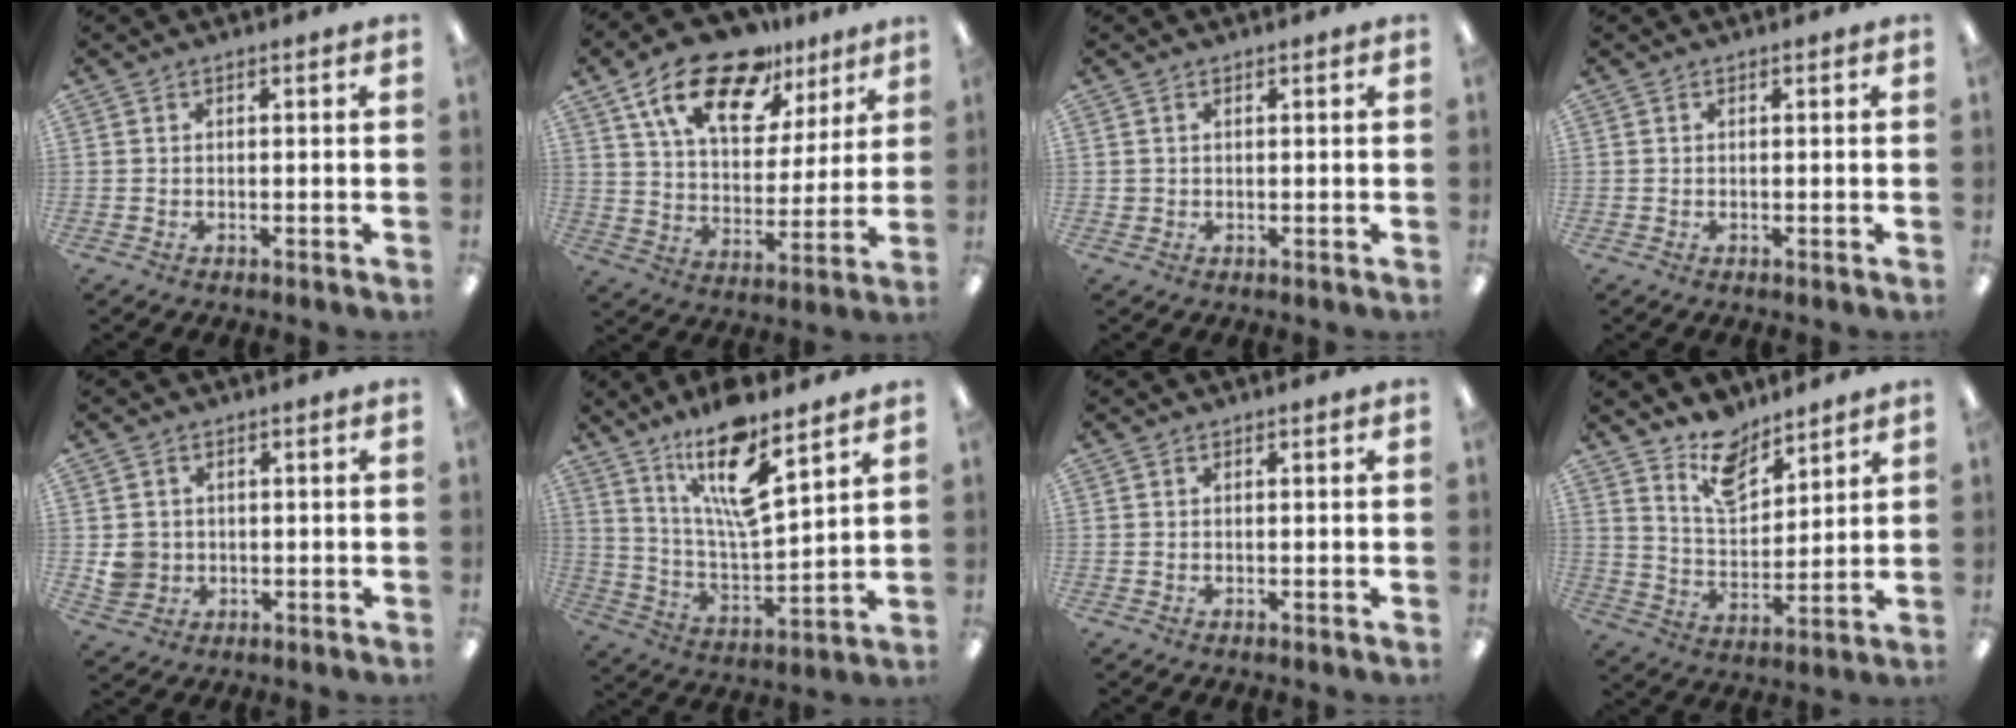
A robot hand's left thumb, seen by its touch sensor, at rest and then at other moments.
{"total": 19.4, "force": [12.4, 9.9, 11.1], "torque": [-0.186, -0.062, 0.217]}
{"total": 0.9, "force": [0.4, 0.9, 0.1], "torque": [-0.003, 0.003, 0.007]}
{"total": 0.0}
{"total": 4.4, "force": [0.4, 4.3, 0.9], "torque": [-0.009, 0.004, 0.009]}
{"total": 16.6, "force": [11.4, 4.2, 11.3], "torque": [-0.211, -0.065, 0.187]}
{"total": 0.0}
{"total": 10.5, "force": [8.4, 4.8, 4.0], "torque": [-0.068, -0.051, 0.154]}